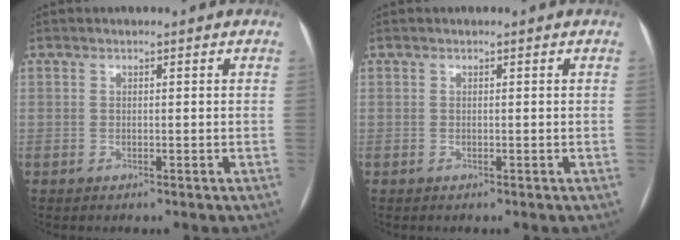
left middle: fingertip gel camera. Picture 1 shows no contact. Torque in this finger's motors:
{"motor_torque": [0.01, 0.01, 0.00, 0.01]}